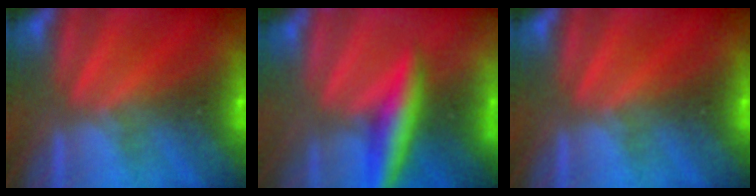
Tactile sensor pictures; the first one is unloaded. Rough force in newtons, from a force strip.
{"total": 5.5}
{"total": 0.0}